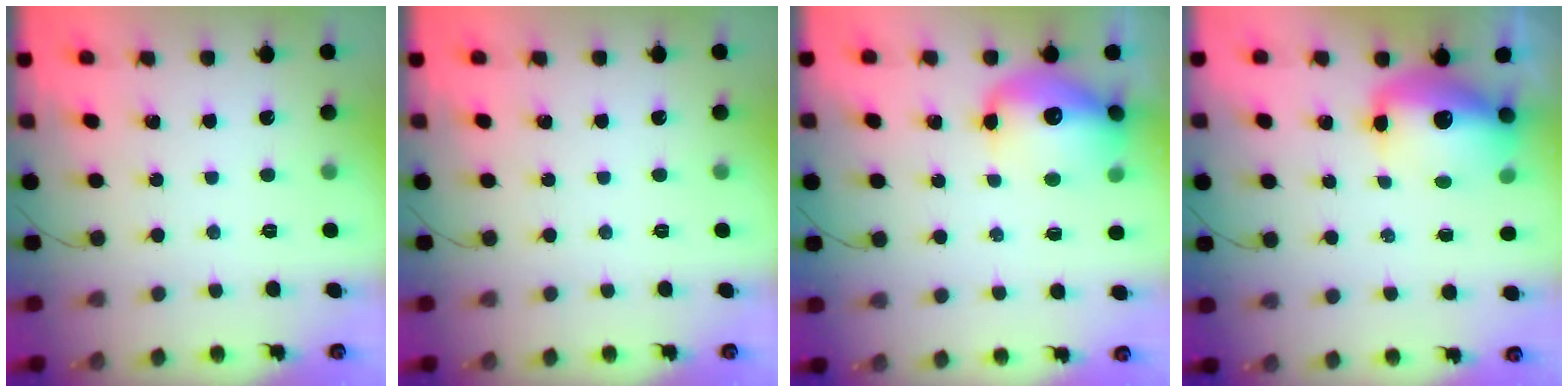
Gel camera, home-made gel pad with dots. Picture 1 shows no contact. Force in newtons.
{"total": 0.0}
{"total": 14.6, "press": 14.2, "slide": 3.0}
{"total": 12.8, "press": 12.4, "slide": 2.9}